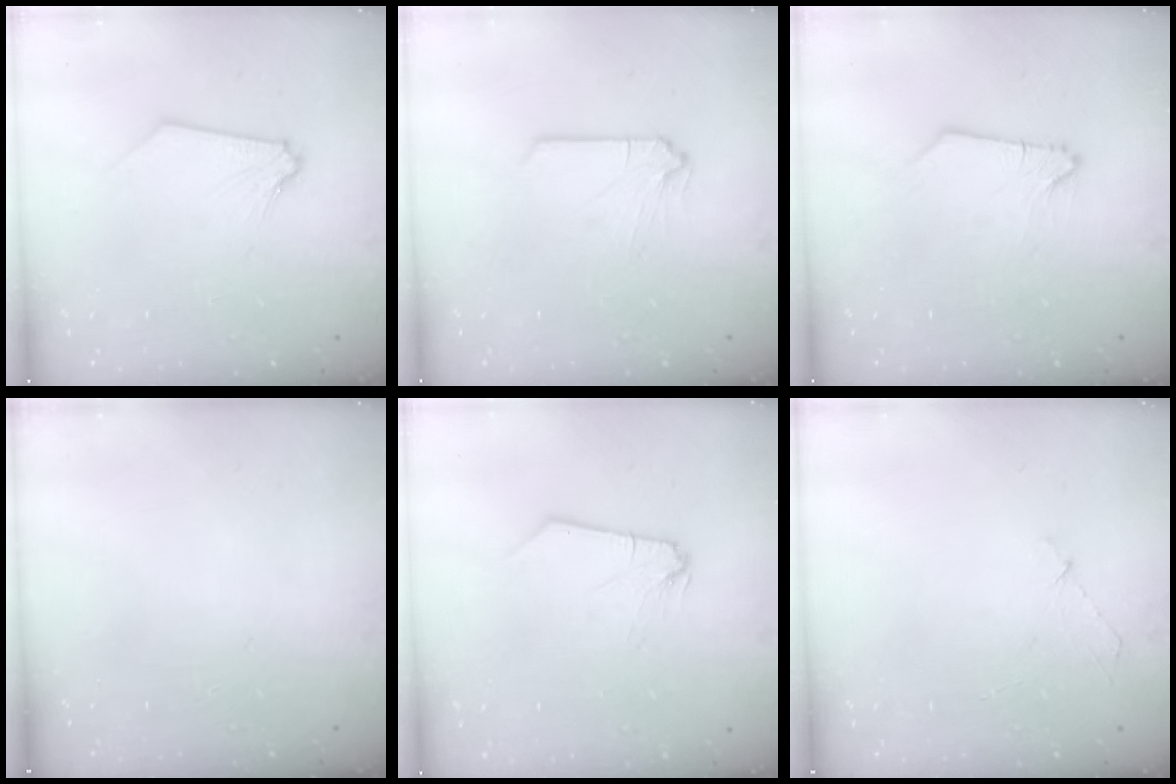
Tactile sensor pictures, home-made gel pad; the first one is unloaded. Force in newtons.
{"total": 0.0}
{"total": 0.0}
{"total": 0.0}
{"total": 0.0}
{"total": 4.3, "press": 4.3, "slide": 0.5}